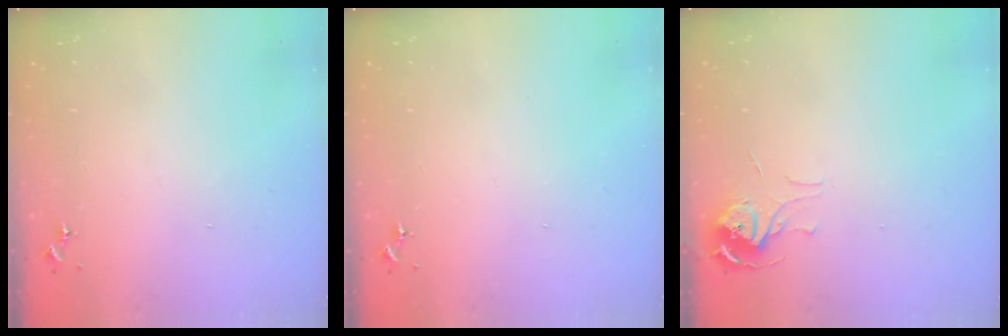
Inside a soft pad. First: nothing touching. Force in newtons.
{"total": 0.0}
{"total": 6.2, "press": 6.1, "slide": 0.5}